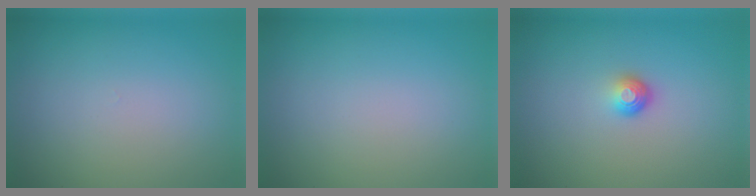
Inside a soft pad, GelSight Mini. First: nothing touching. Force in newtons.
{"total": 0.0}
{"total": 1.7, "press": 1.2, "slide": 1.2}